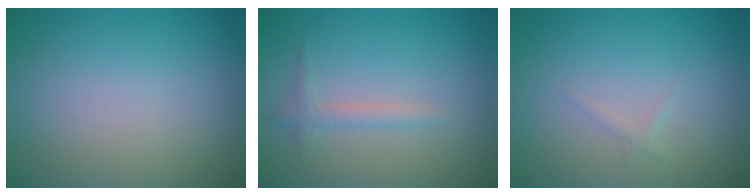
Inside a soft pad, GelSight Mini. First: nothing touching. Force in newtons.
{"total": 1.3, "press": 1.3, "slide": 0.0}
{"total": 0.6, "press": 0.6, "slide": 0.1}